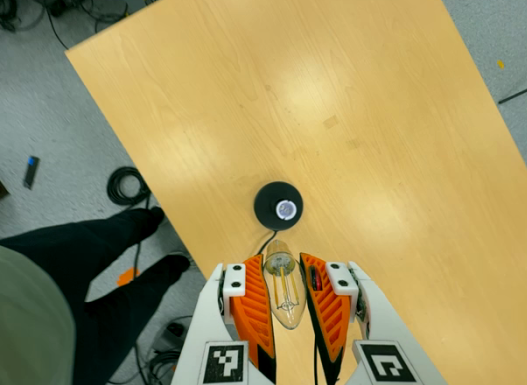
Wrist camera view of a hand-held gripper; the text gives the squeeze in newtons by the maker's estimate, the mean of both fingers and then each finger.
{"total": 19.6, "left": 21.4, "right": 17.8}